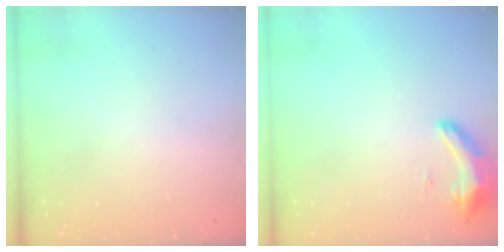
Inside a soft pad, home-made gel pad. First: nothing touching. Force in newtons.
{"total": 16.1, "press": 10.6, "slide": 12.1}